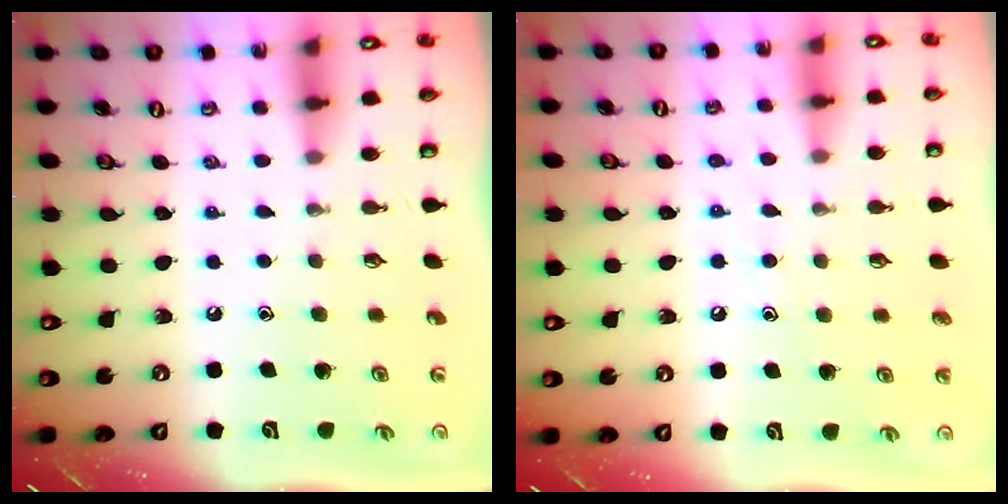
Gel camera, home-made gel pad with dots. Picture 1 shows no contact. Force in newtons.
{"total": 6.5, "press": 6.4, "slide": 0.7}